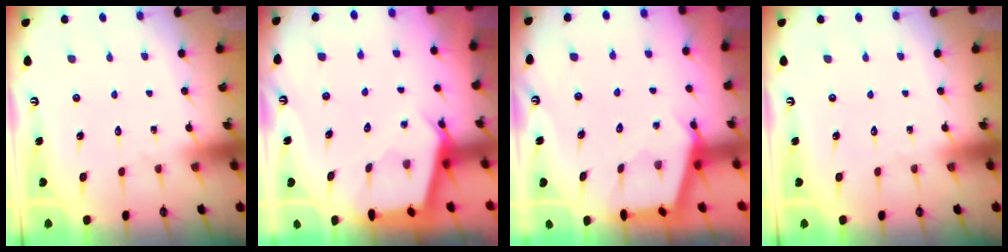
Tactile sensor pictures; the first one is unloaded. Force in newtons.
{"total": 2.9, "press": 2.9, "slide": 0.3}
{"total": 3.0, "press": 2.9, "slide": 0.4}
{"total": 0.0}